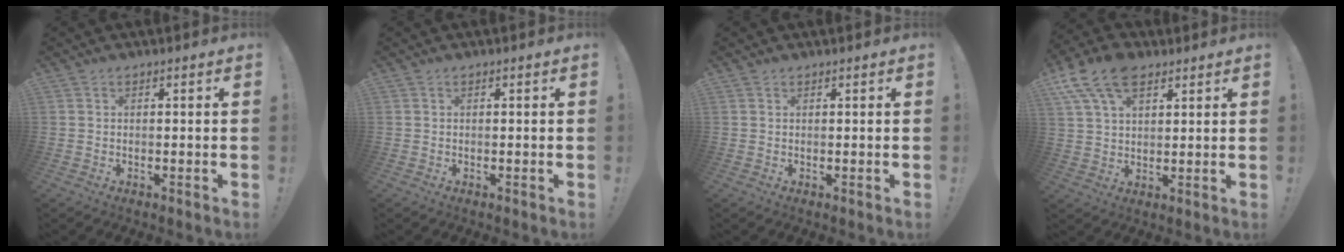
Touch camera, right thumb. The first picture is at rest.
{"total": 0.0}
{"total": 0.6, "force": [0.5, 0.4, 0.1], "torque": [0.004, -0.002, 0.009]}
{"total": 13.5, "force": [7.2, 8.0, 8.0], "torque": [-0.140, -0.025, 0.136]}